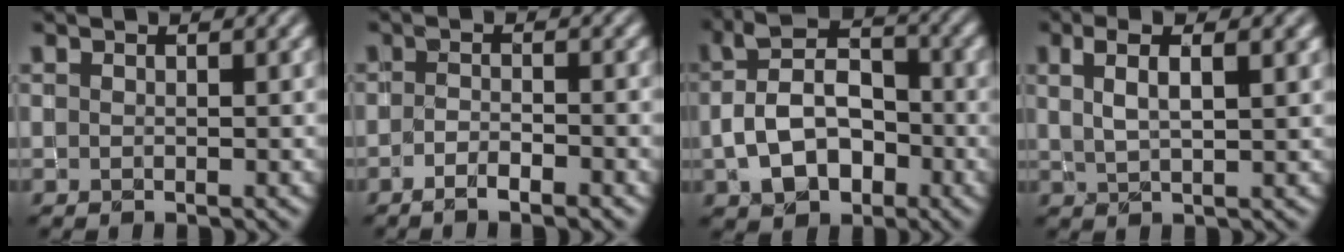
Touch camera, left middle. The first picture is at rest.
{"total": 2.7, "force": [-1.8, 0.5, 1.9], "torque": [-0.036, 0.004, -0.033]}
{"total": 6.5, "force": [-1.6, 4.3, 4.5], "torque": [-0.081, 0.012, -0.034]}
{"total": 4.2, "force": [2.2, 1.4, 3.3], "torque": [-0.048, 0.014, 0.028]}